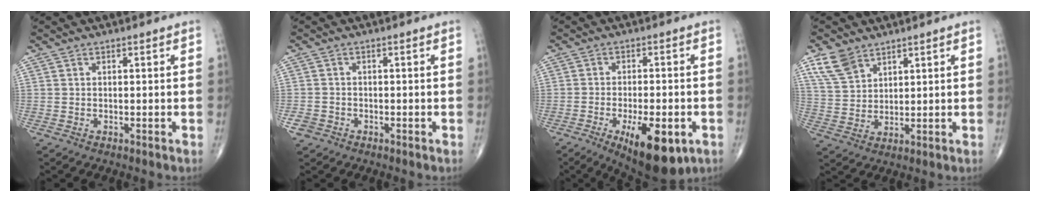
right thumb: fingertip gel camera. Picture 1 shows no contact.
{"total": 2.2, "force": [-1.2, 1.8, 0.5], "torque": [-0.009, 0.007, -0.022]}
{"total": 13.4, "force": [-5.5, 5.2, 11.1], "torque": [-0.157, 0.000, -0.072]}
{"total": 6.7, "force": [4.6, 3.9, 2.9], "torque": [-0.048, -0.018, 0.099]}